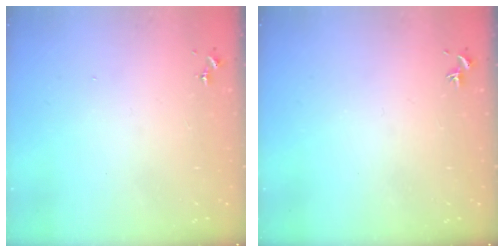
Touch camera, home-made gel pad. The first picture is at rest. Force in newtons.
{"total": 0.0}